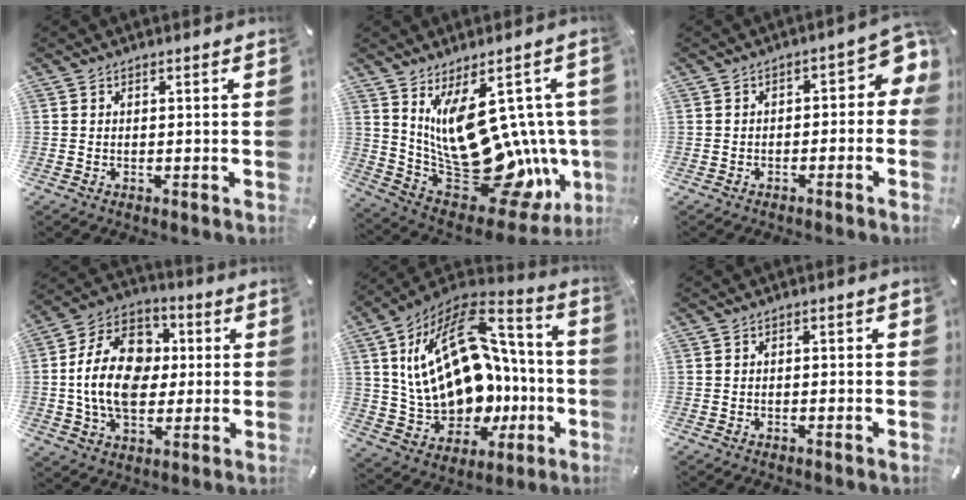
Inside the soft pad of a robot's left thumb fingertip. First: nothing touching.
{"total": 21.0, "force": [2.2, 11.4, 17.5], "torque": [-0.303, -0.058, 0.060]}
{"total": 5.6, "force": [-0.6, 3.4, 4.4], "torque": [-0.060, 0.001, -0.019]}
{"total": 17.3, "force": [-0.4, 13.2, 11.1], "torque": [-0.229, 0.019, -0.008]}
{"total": 26.0, "force": [3.8, 17.7, 18.6], "torque": [-0.363, -0.035, 0.085]}
{"total": 1.0, "force": [-0.7, 0.5, 0.6], "torque": [-0.011, 0.003, -0.014]}